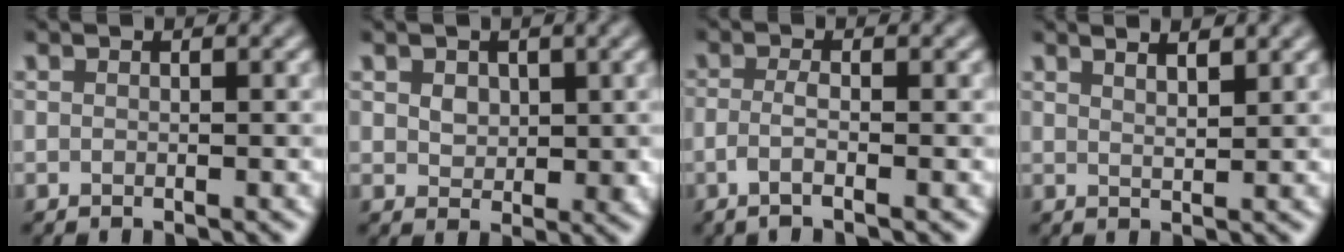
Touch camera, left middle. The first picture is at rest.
{"total": 2.0, "force": [0.6, 1.6, 1.0], "torque": [-0.020, -0.006, 0.013]}
{"total": 2.0, "force": [-0.8, 0.5, 1.8], "torque": [-0.033, -0.005, -0.024]}
{"total": 2.9, "force": [2.1, 1.0, 1.7], "torque": [0.001, 0.015, 0.004]}